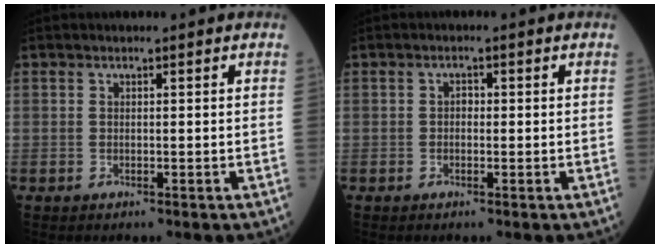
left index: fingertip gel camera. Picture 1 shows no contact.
{"total": 1.0, "force": [-0.1, 0.7, 0.7], "torque": [-0.010, 0.002, -0.005]}